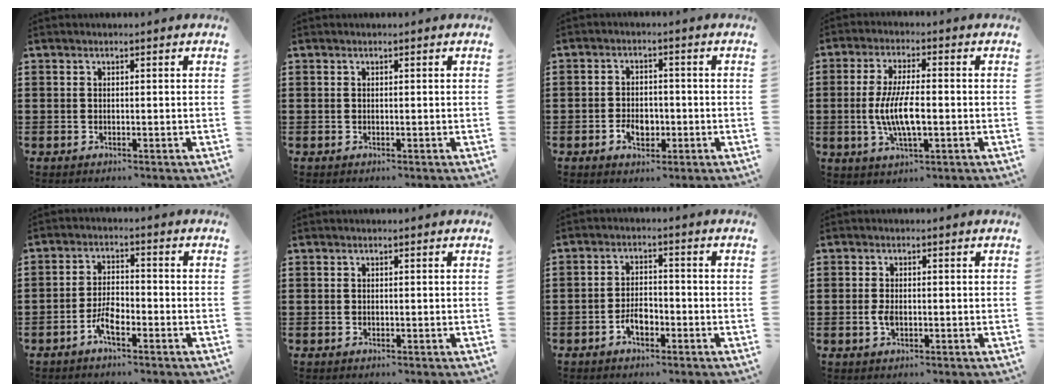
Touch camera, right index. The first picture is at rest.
{"total": 0.0}
{"total": 3.9, "force": [-1.3, 2.6, 2.6], "torque": [-0.041, 0.001, -0.025]}
{"total": 7.6, "force": [-1.3, 2.3, 7.1], "torque": [-0.158, -0.009, -0.032]}
{"total": 4.2, "force": [-2.5, 1.6, 3.0], "torque": [-0.066, 0.002, -0.050]}
{"total": 0.0}
{"total": 3.7, "force": [-2.0, 1.8, 2.6], "torque": [-0.054, 0.002, -0.039]}
{"total": 1.9, "force": [-0.5, 1.2, 1.4], "torque": [-0.036, -0.001, -0.011]}